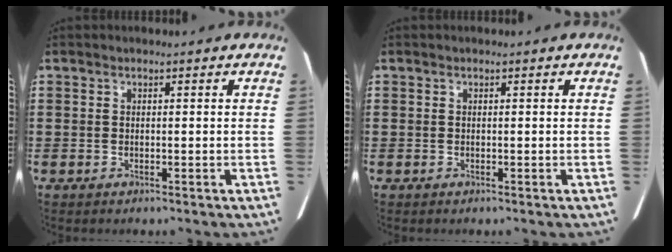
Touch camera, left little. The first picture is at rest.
{"total": 0.0}